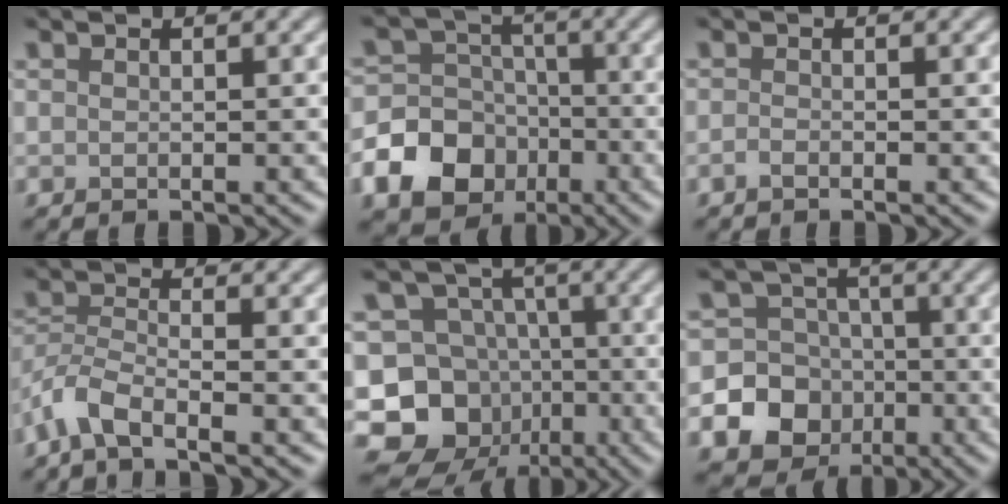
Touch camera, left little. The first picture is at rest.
{"total": 13.2, "force": [-5.5, 11.3, 3.9], "torque": [-0.091, -0.039, -0.111]}
{"total": 0.7, "force": [-0.5, 0.2, 0.4], "torque": [-0.008, -0.001, -0.010]}
{"total": 3.8, "force": [-2.8, 0.9, 2.5], "torque": [-0.054, -0.004, -0.068]}
{"total": 11.3, "force": [-4.5, 9.8, 3.5], "torque": [-0.069, 0.008, -0.096]}
{"total": 15.7, "force": [-5.2, 14.6, 2.7], "torque": [-0.088, -0.030, -0.100]}